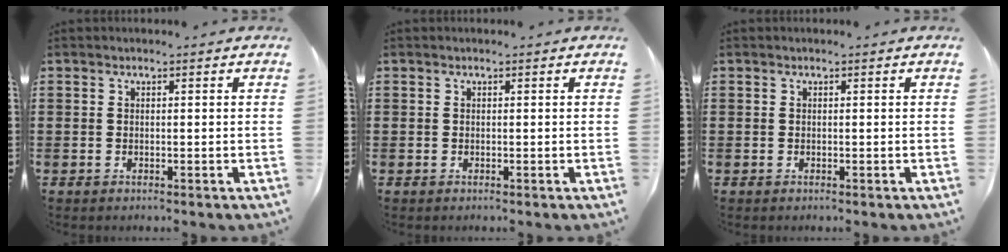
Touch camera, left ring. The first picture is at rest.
{"total": 0.0}
{"total": 0.0}